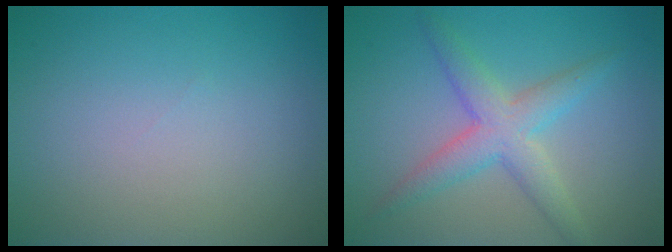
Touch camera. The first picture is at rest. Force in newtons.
{"total": 4.1, "press": 4.1, "slide": 0.1}